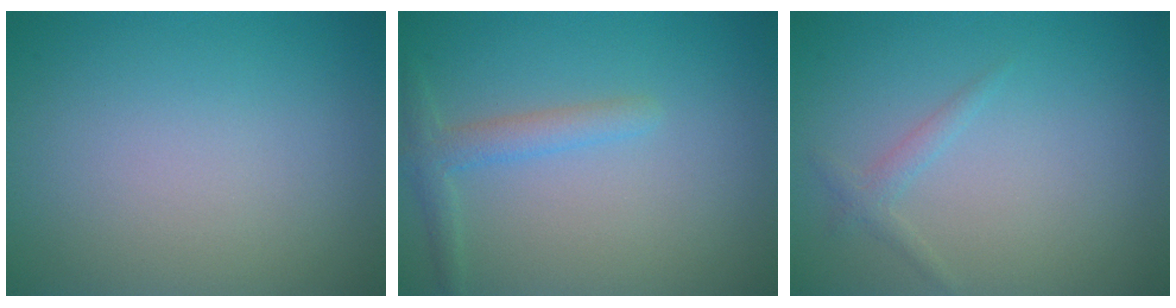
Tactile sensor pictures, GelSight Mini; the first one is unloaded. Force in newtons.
{"total": 2.1, "press": 2.1, "slide": 0.2}
{"total": 1.0, "press": 1.0, "slide": 0.2}